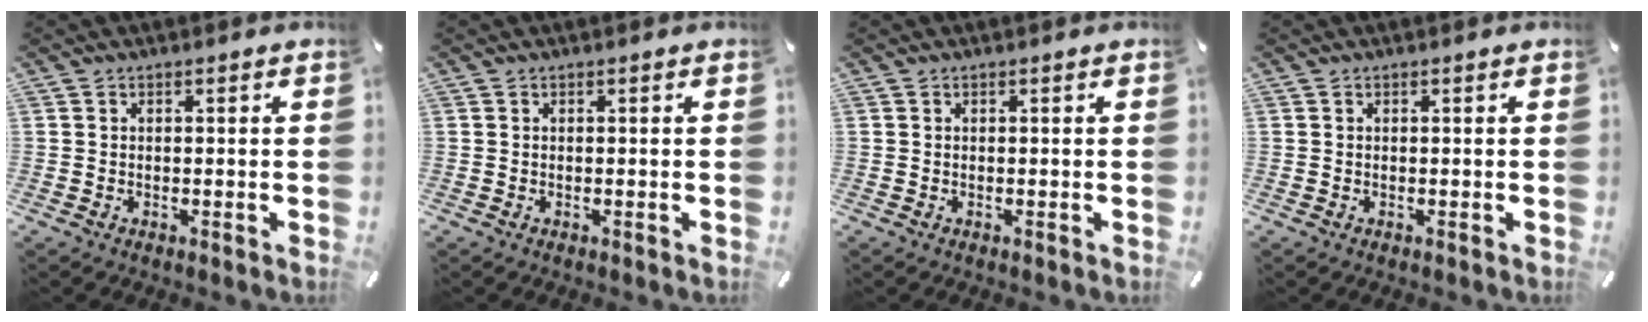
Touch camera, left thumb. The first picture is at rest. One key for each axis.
{"total": 0.0}
{"total": 0.0}
{"total": 0.0}